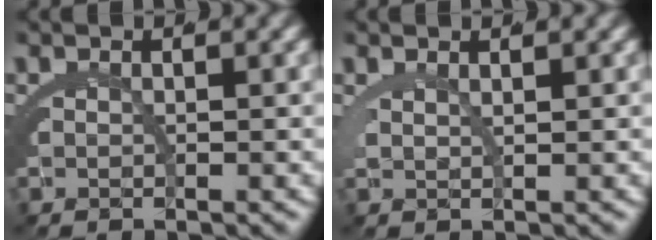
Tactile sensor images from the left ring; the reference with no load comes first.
{"total": 1.4, "force": [1.1, -0.4, 0.6], "torque": [-0.018, -0.010, 0.029]}